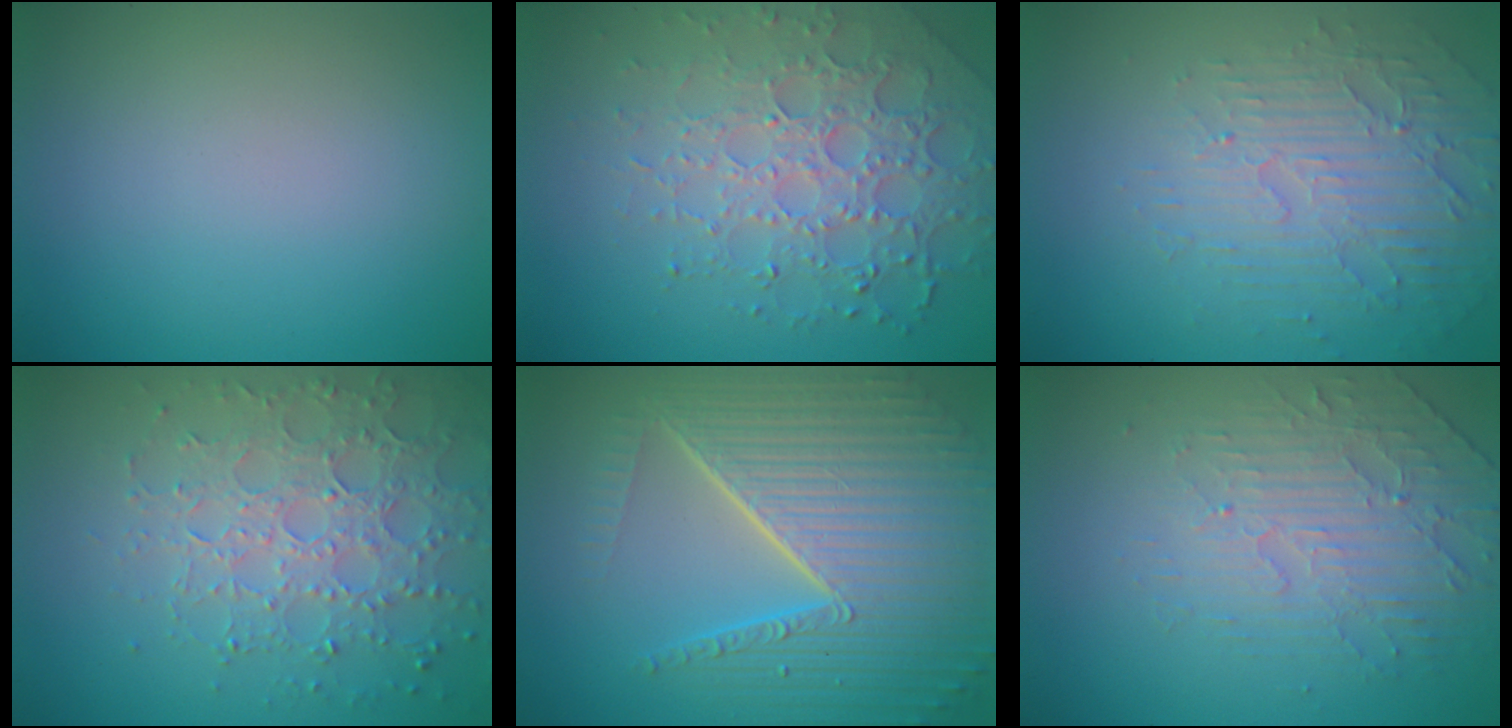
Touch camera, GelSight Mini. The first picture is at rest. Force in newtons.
{"total": 6.2, "press": 4.8, "slide": 3.9}
{"total": 5.3, "press": 3.4, "slide": 4.0}
{"total": 5.5, "press": 4.7, "slide": 2.8}
{"total": 10.2, "press": 6.5, "slide": 7.8}
{"total": 4.7, "press": 3.3, "slide": 3.3}